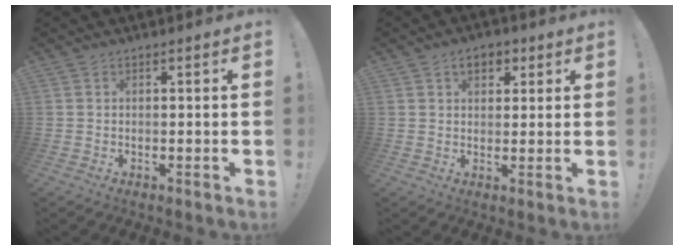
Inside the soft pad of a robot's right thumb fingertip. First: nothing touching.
{"total": 5.4, "force": [2.3, 3.7, 3.2], "torque": [-0.031, -0.004, 0.038]}